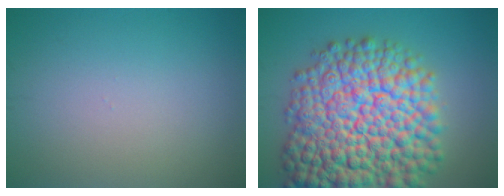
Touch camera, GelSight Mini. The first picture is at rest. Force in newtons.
{"total": 17.0, "press": 17.0, "slide": 0.7}